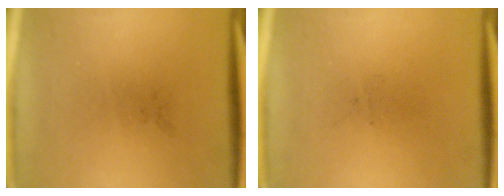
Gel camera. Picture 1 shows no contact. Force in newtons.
{"total": 0.0}